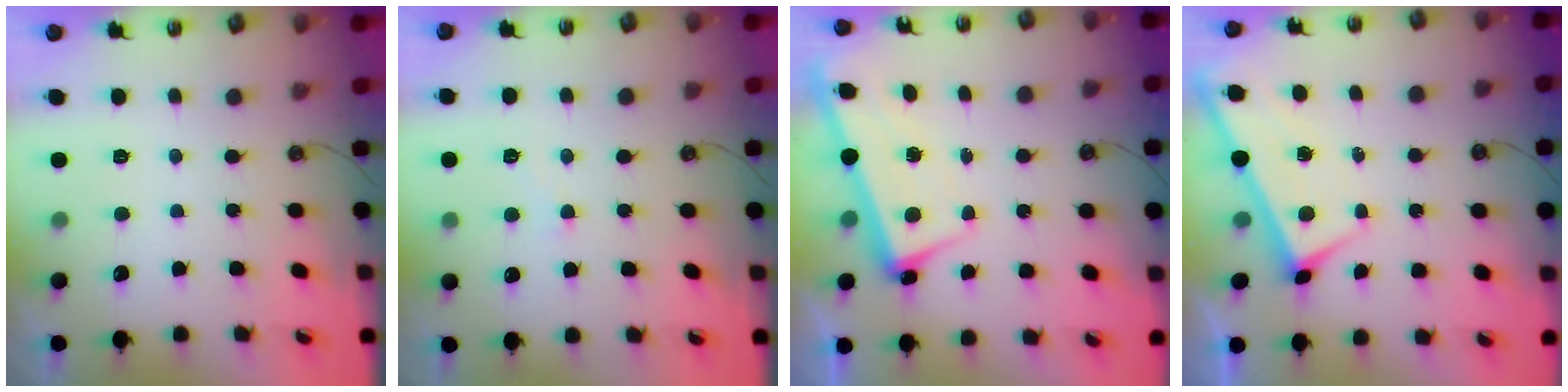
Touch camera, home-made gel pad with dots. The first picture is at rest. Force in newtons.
{"total": 2.7, "press": 2.7, "slide": 0.5}
{"total": 2.3, "press": 2.2, "slide": 0.8}
{"total": 1.7, "press": 1.7, "slide": 0.1}